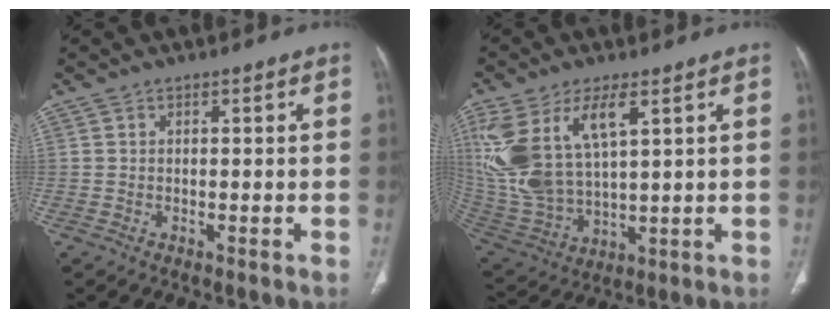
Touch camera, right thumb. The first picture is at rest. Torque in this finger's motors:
{"motor_torque": [0.92, 3.96, 1.69, 1.08, 0.26]}